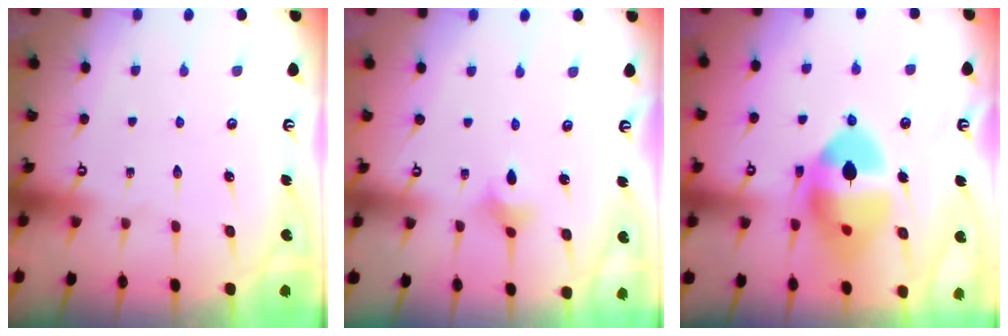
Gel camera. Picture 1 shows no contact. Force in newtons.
{"total": 2.3, "press": 2.3, "slide": 0.5}
{"total": 14.6, "press": 14.5, "slide": 2.0}